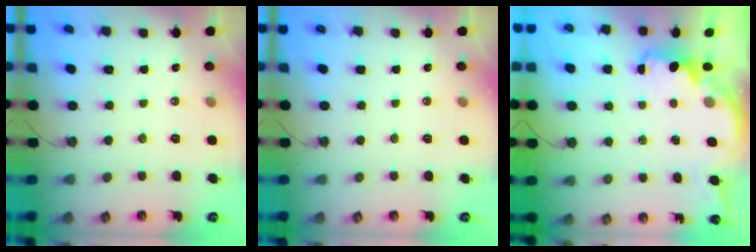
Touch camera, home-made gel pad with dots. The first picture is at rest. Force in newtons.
{"total": 0.0}
{"total": 2.3, "press": 2.2, "slide": 0.8}